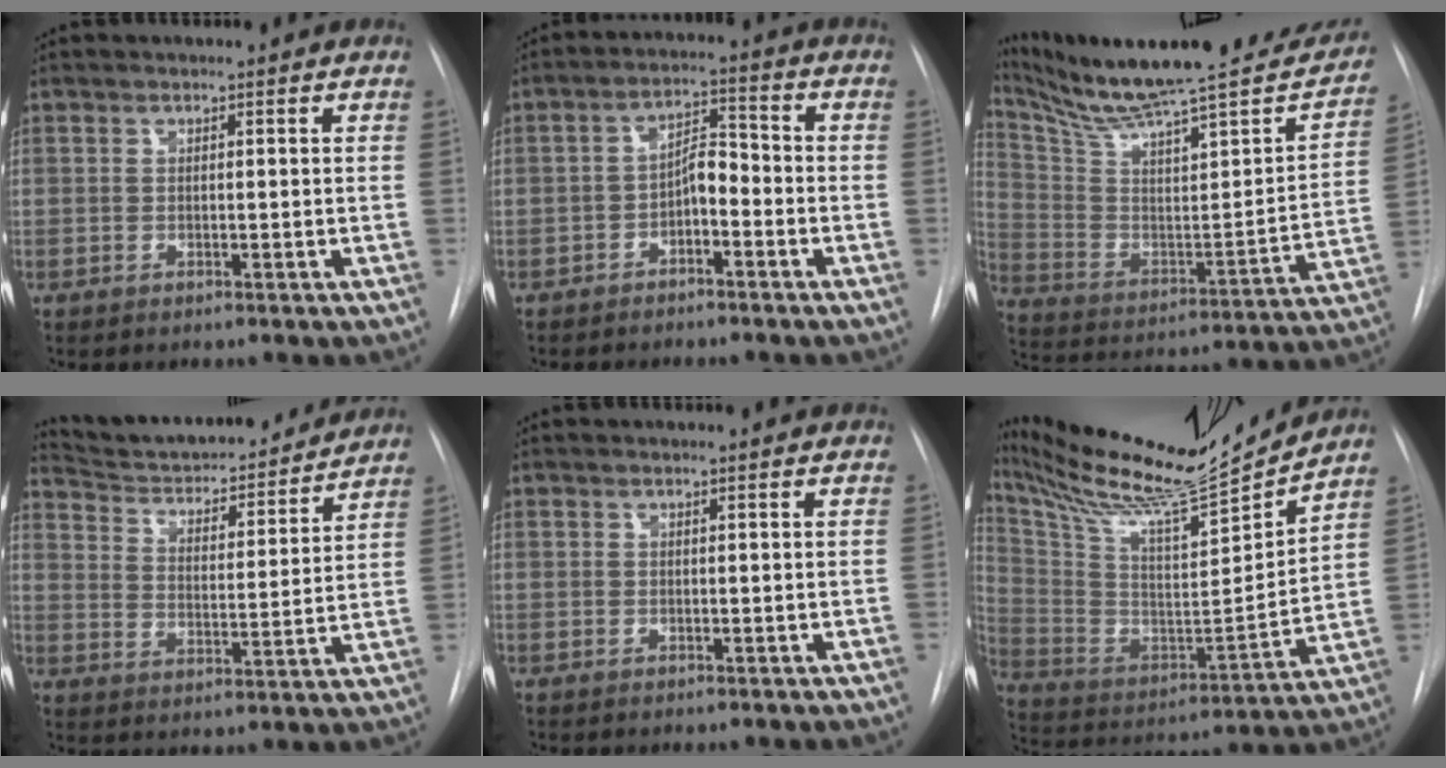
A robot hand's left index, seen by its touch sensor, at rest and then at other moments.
{"total": 5.1, "force": [-2.3, 2.1, 4.0], "torque": [-0.073, 0.020, -0.040]}
{"total": 29.4, "force": [25.6, 3.5, 13.9], "torque": [-0.229, -0.054, 0.371]}
{"total": 19.9, "force": [18.6, 3.5, 6.0], "torque": [-0.083, -0.007, 0.267]}
{"total": 1.8, "force": [1.8, 0.1, 0.4], "torque": [-0.012, 0.011, 0.017]}
{"total": 23.4, "force": [21.5, 1.5, 9.2], "torque": [-0.182, -0.040, 0.347]}